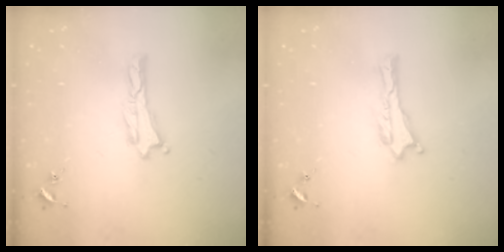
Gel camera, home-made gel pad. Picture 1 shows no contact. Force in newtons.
{"total": 0.0}